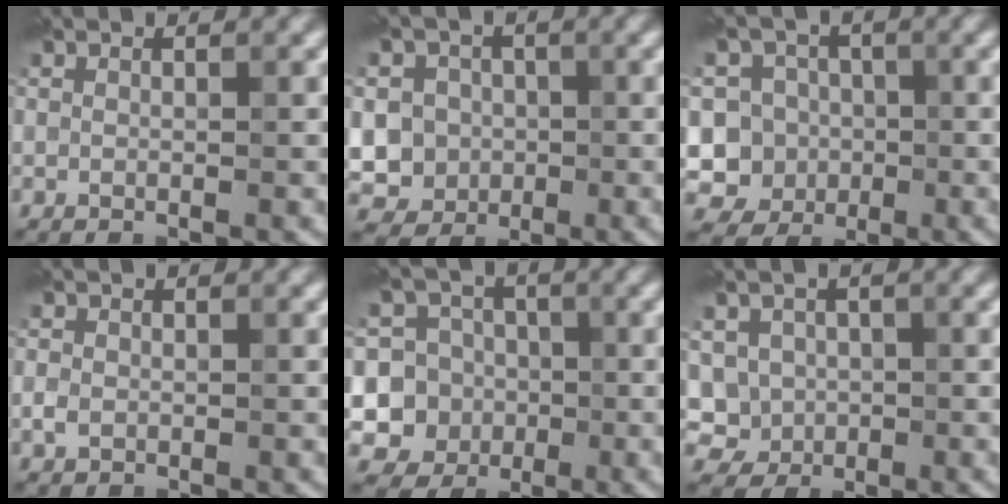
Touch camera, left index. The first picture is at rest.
{"total": 8.4, "force": [-0.4, 7.9, 2.9], "torque": [-0.061, 0.016, -0.036]}
{"total": 7.5, "force": [-1.2, 7.1, 2.0], "torque": [-0.028, 0.023, -0.055]}
{"total": 1.2, "force": [-0.2, 1.0, 0.6], "torque": [-0.010, -0.003, -0.007]}
{"total": 8.5, "force": [-1.3, 8.1, 2.2], "torque": [-0.040, 0.015, -0.049]}
{"total": 4.3, "force": [0.1, 4.1, 1.4], "torque": [-0.018, 0.014, -0.007]}